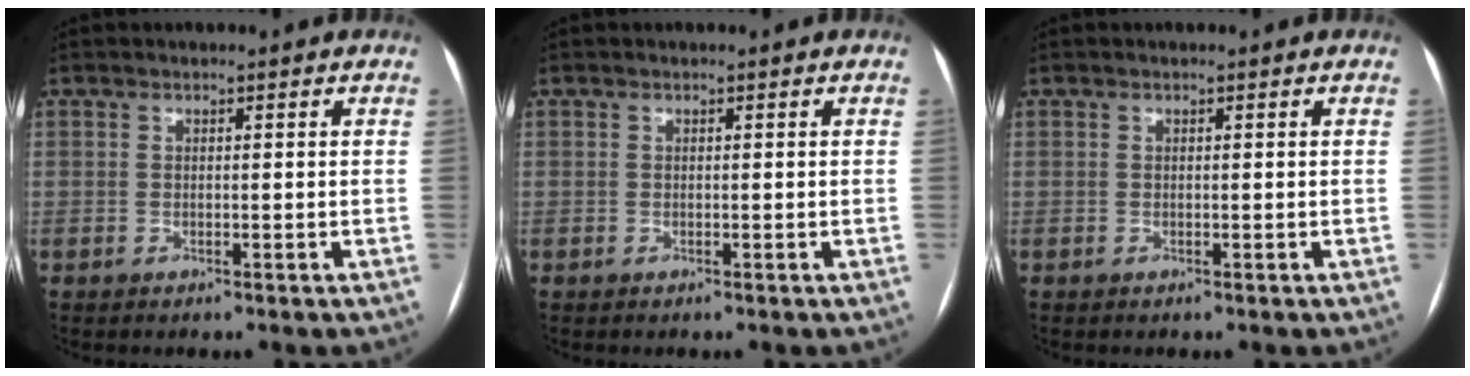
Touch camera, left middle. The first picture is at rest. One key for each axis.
{"total": 0.0}
{"total": 0.0}